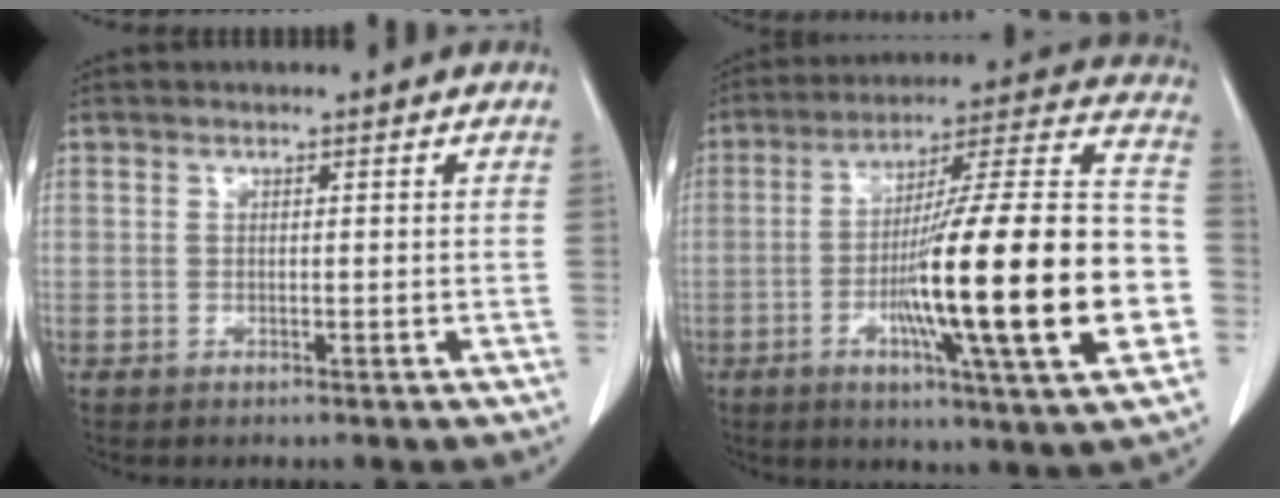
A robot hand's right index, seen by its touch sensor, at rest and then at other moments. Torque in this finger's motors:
{"motor_torque": [2.14, 0.00, 1.05, 0.21]}